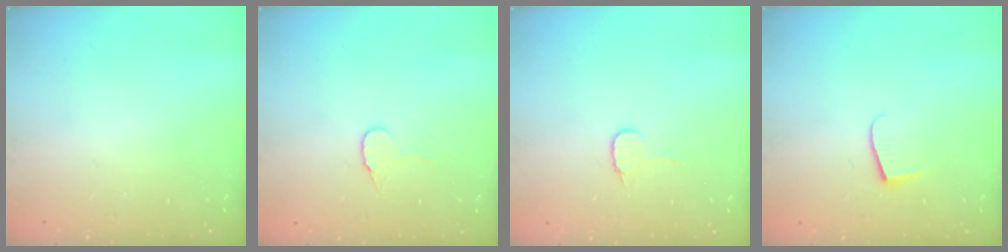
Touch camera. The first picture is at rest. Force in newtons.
{"total": 6.1, "press": 6.1, "slide": 0.5}
{"total": 5.9, "press": 5.9, "slide": 0.5}
{"total": 5.9, "press": 5.9, "slide": 0.4}